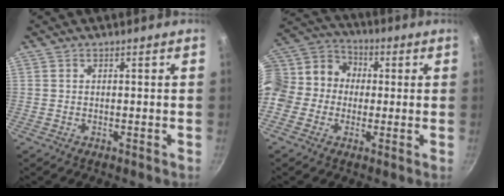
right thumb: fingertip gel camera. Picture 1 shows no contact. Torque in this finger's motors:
{"motor_torque": [-0.42, 1.53, 0.84, -0.01, 0.24]}